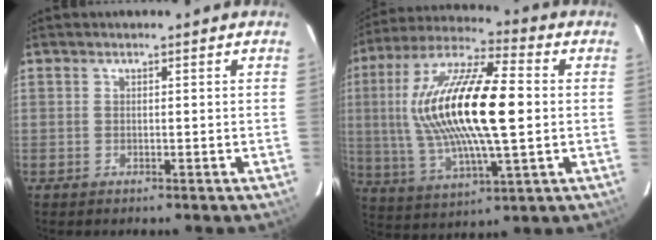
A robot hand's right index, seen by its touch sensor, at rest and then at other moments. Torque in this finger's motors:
{"motor_torque": [2.04, -0.10, 1.05, 0.21]}